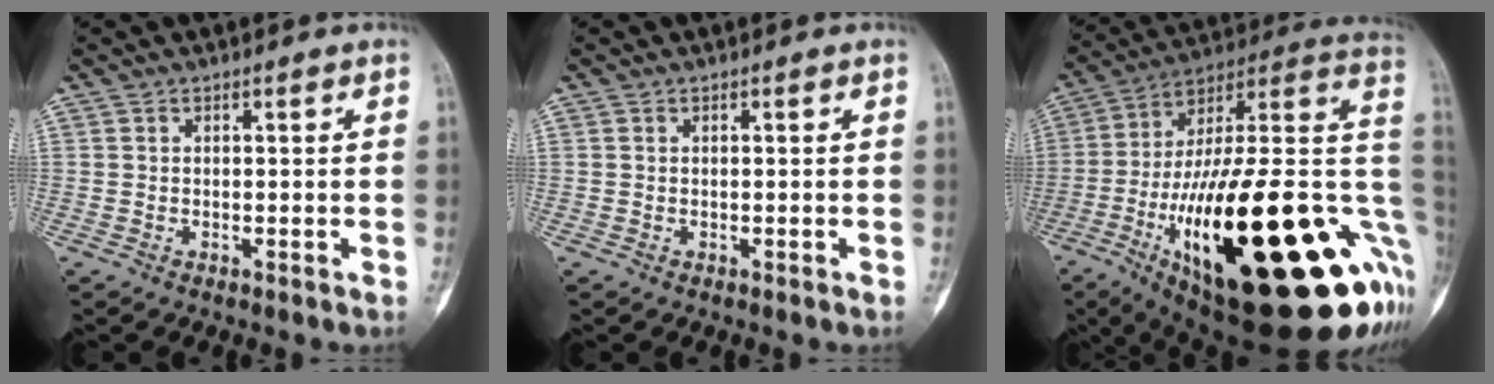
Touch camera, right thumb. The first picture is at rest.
{"total": 0.0}
{"total": 45.9, "force": [-10.5, 15.2, 42.0], "torque": [-0.541, 0.047, -0.162]}